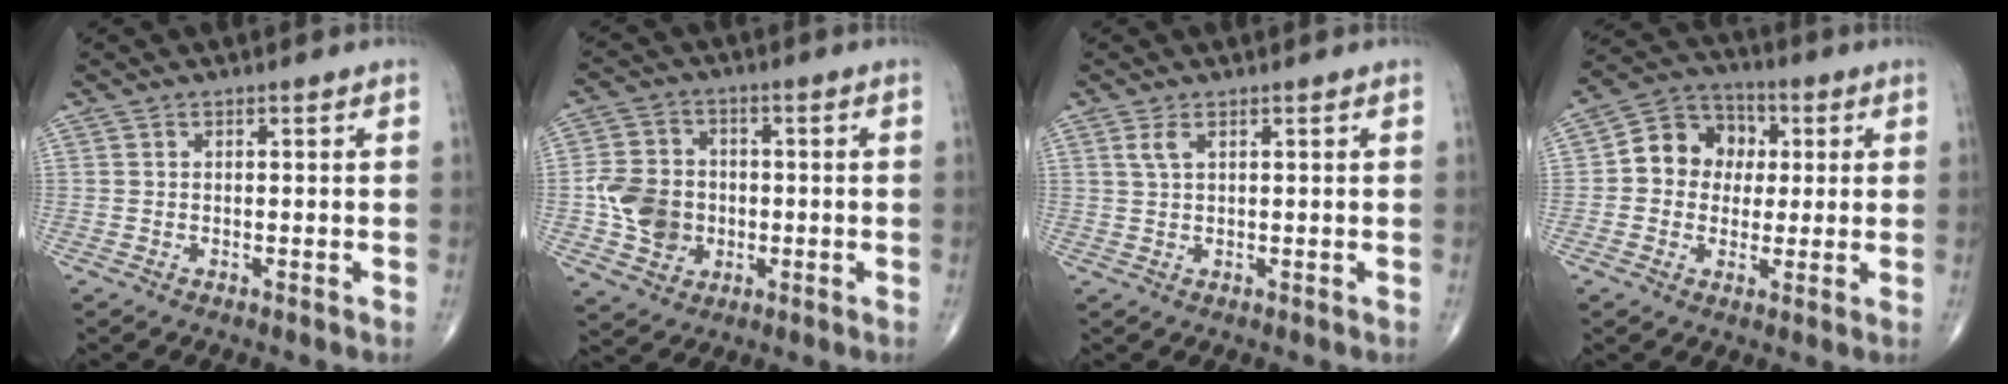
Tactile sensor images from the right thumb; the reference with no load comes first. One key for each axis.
{"total": 9.9, "fx": -1.3, "fy": 8.3, "fz": 5.1, "tx": -0.071, "ty": 0.011, "tz": -0.024}
{"total": 2.0, "fx": 0.9, "fy": 0.8, "fz": 1.5, "tx": -0.038, "ty": 0.006, "tz": 0.025}
{"total": 10.5, "fx": 1.1, "fy": 9.1, "fz": 5.2, "tx": -0.043, "ty": 0.022, "tz": 0.006}